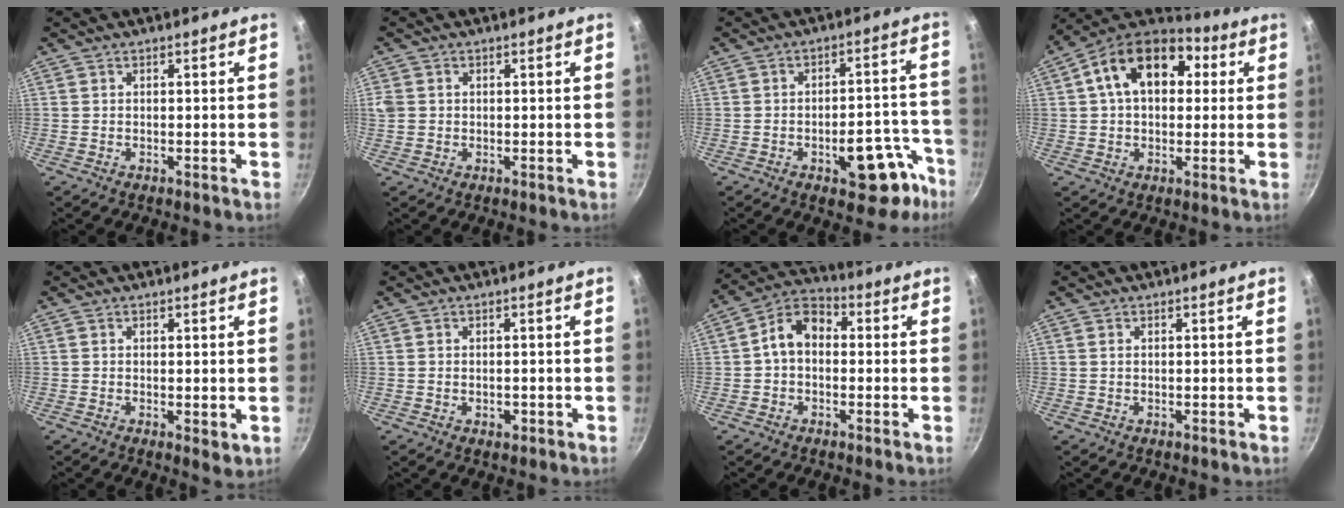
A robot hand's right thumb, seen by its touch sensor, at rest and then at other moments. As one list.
[{"total": 3.3, "force": [0.4, 2.9, 1.6], "torque": [-0.028, 0.002, 0.008]}, {"total": 13.2, "force": [-6.7, 6.4, 9.4], "torque": [-0.056, 0.057, -0.082]}, {"total": 17.5, "force": [4.4, 11.8, 12.2], "torque": [-0.171, 0.024, 0.050]}, {"total": 2.1, "force": [0.1, 1.0, 1.9], "torque": [-0.027, -0.007, 0.002]}, {"total": 1.8, "force": [-0.5, 1.3, 1.2], "torque": [-0.016, 0.000, -0.007]}, {"total": 8.5, "force": [0.2, 6.2, 5.8], "torque": [-0.077, 0.031, -0.015]}, {"total": 0.7, "force": [0.2, 0.5, 0.5], "torque": [-0.009, 0.002, 0.003]}]